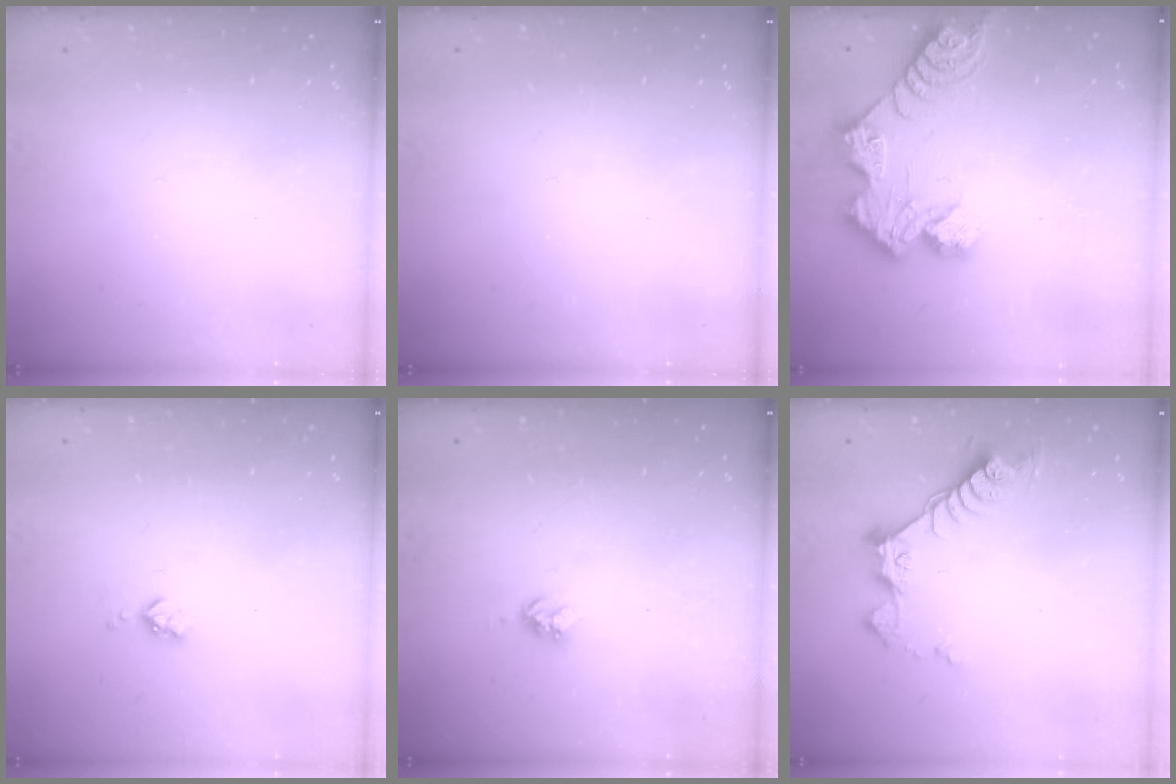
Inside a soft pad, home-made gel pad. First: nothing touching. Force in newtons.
{"total": 0.0}
{"total": 12.9, "press": 12.9, "slide": 1.0}
{"total": 3.7, "press": 3.7, "slide": 0.4}
{"total": 4.4, "press": 4.4, "slide": 0.2}
{"total": 9.4, "press": 9.4, "slide": 0.5}